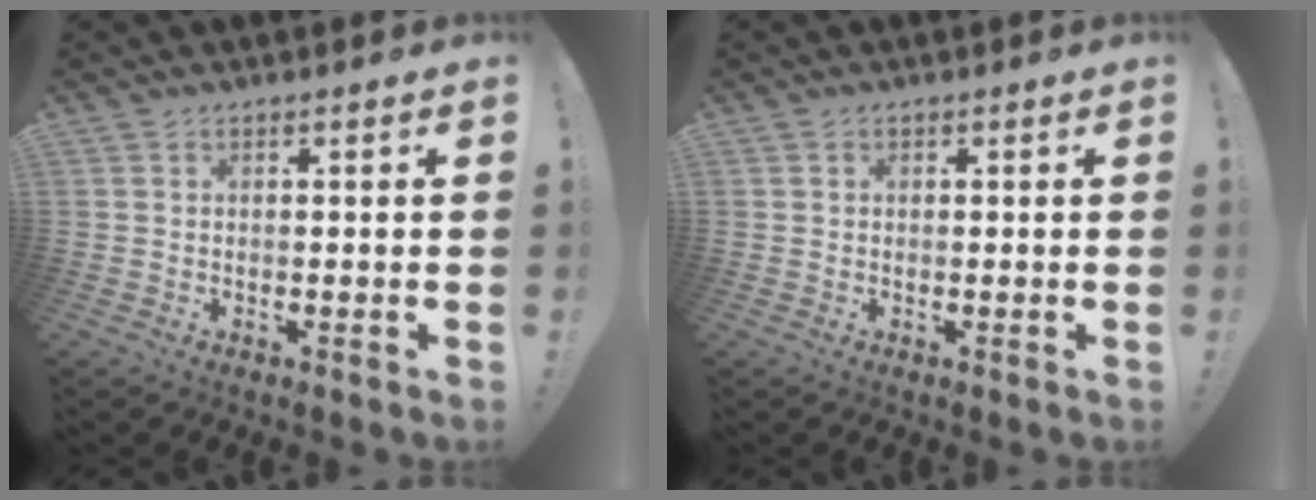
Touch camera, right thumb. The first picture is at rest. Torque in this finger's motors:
{"motor_torque": [-0.05, -0.02, -0.24, 0.13, 0.05]}